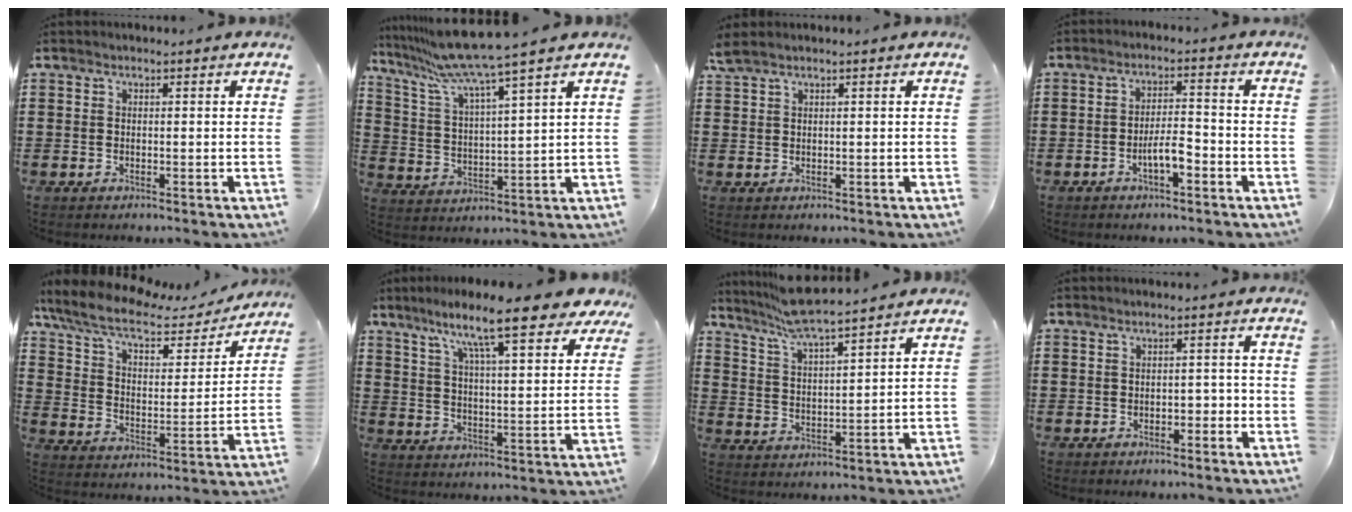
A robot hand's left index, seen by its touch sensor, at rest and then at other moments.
{"total": 8.8, "force": [7.4, -1.1, 4.6], "torque": [-0.119, -0.044, 0.123]}
{"total": 1.3, "force": [0.9, 0.1, 0.9], "torque": [-0.020, 0.000, 0.017]}
{"total": 4.5, "force": [-2.1, 1.2, 3.8], "torque": [-0.079, 0.005, -0.044]}
{"total": 9.2, "force": [7.2, 2.5, 5.2], "torque": [-0.125, -0.030, 0.122]}
{"total": 11.7, "force": [9.1, 1.2, 7.2], "torque": [-0.145, -0.045, 0.146]}
{"total": 6.8, "force": [6.0, -0.3, 3.2], "torque": [-0.081, -0.023, 0.108]}
{"total": 1.6, "force": [-1.3, 0.7, 0.7], "torque": [-0.019, 0.003, -0.029]}